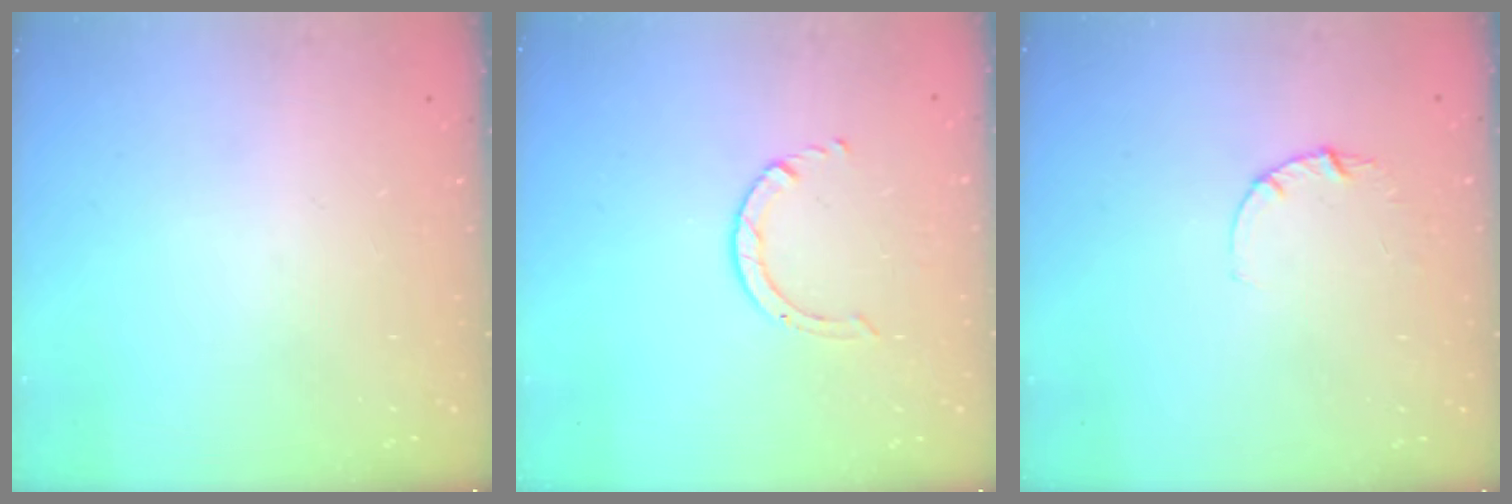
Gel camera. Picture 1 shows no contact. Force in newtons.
{"total": 2.5, "press": 2.4, "slide": 0.3}
{"total": 2.8, "press": 2.8, "slide": 0.3}